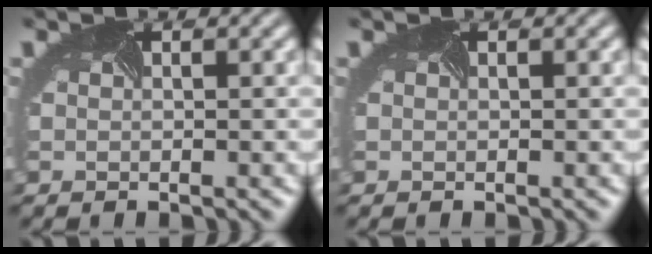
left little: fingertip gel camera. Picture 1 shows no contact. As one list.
[{"total": 0.0}]